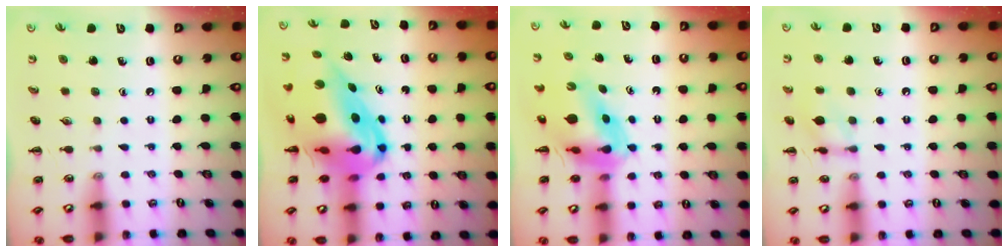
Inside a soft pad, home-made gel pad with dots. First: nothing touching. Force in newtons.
{"total": 16.9, "press": 16.1, "slide": 5.3}
{"total": 8.7, "press": 8.2, "slide": 2.9}
{"total": 8.3, "press": 8.2, "slide": 1.2}